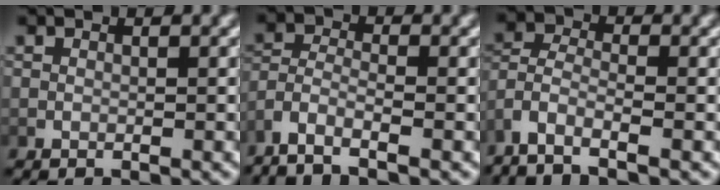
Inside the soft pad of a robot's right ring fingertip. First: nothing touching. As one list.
[{"total": 4.2, "force": [-2.6, 2.2, 2.4], "torque": [-0.076, -0.021, -0.037]}, {"total": 4.6, "force": [-2.2, 2.9, 2.7], "torque": [-0.087, -0.024, -0.032]}]